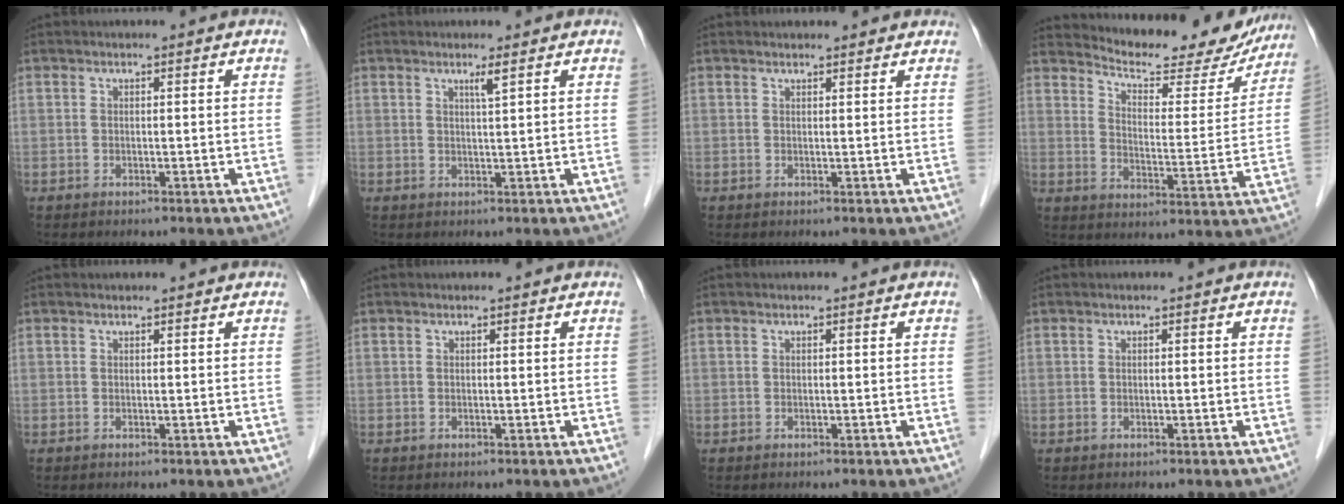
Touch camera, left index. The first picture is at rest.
{"total": 1.5, "force": [0.9, -0.4, 1.1], "torque": [-0.025, -0.003, 0.019]}
{"total": 3.9, "force": [3.6, 1.0, 1.0], "torque": [-0.013, 0.018, 0.038]}
{"total": 17.6, "force": [16.4, 4.1, 4.9], "torque": [-0.061, -0.029, 0.206]}
{"total": 1.1, "force": [1.0, 0.1, 0.2], "torque": [-0.011, 0.014, 0.015]}
{"total": 0.0}
{"total": 0.0}
{"total": 0.0}